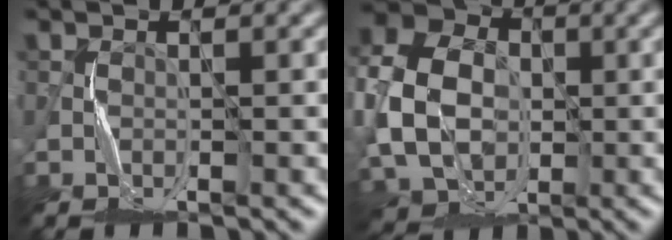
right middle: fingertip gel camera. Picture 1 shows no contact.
{"total": 11.4, "force": [-0.6, 8.6, 7.5], "torque": [-0.175, 0.001, -0.015]}